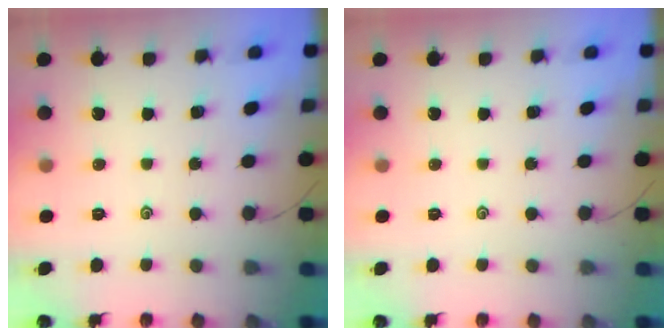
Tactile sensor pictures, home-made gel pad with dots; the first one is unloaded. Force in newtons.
{"total": 0.0}